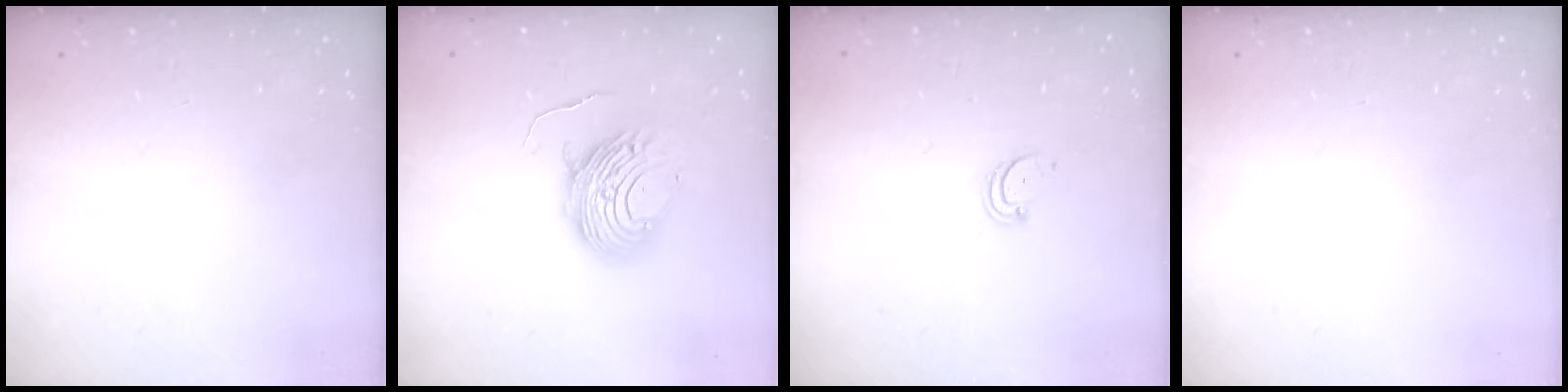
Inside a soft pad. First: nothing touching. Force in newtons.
{"total": 11.6, "press": 11.5, "slide": 1.2}
{"total": 1.9, "press": 1.9, "slide": 0.2}
{"total": 0.0}